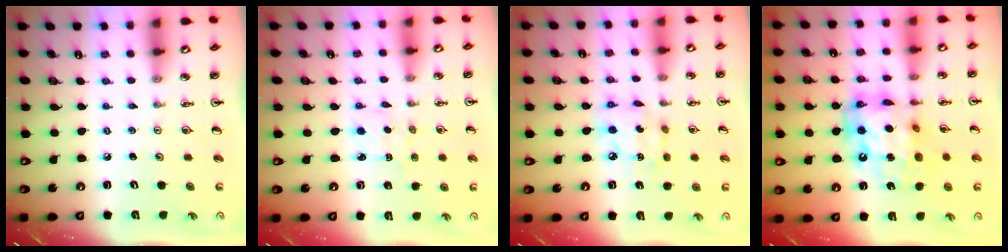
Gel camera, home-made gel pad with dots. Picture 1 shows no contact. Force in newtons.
{"total": 2.4, "press": 2.4, "slide": 0.3}
{"total": 9.0, "press": 9.0, "slide": 0.6}
{"total": 15.9, "press": 15.9, "slide": 1.5}